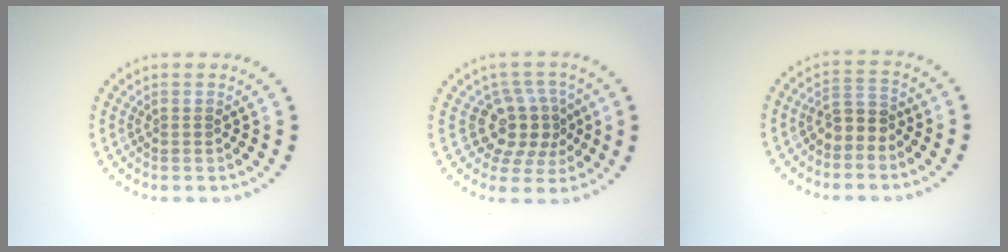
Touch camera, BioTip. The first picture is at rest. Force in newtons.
{"total": 3.9, "press": 3.2, "slide": 2.3}
{"total": 2.4, "press": 2.1, "slide": 1.1}